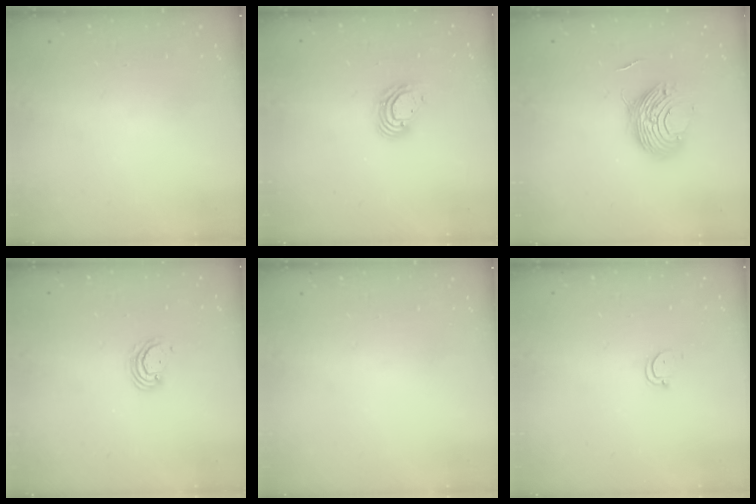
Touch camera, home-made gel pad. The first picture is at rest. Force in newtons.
{"total": 8.7, "press": 8.6, "slide": 1.4}
{"total": 10.4, "press": 10.4, "slide": 0.4}
{"total": 4.1, "press": 4.1, "slide": 0.4}
{"total": 0.0}
{"total": 2.9, "press": 2.9, "slide": 0.2}